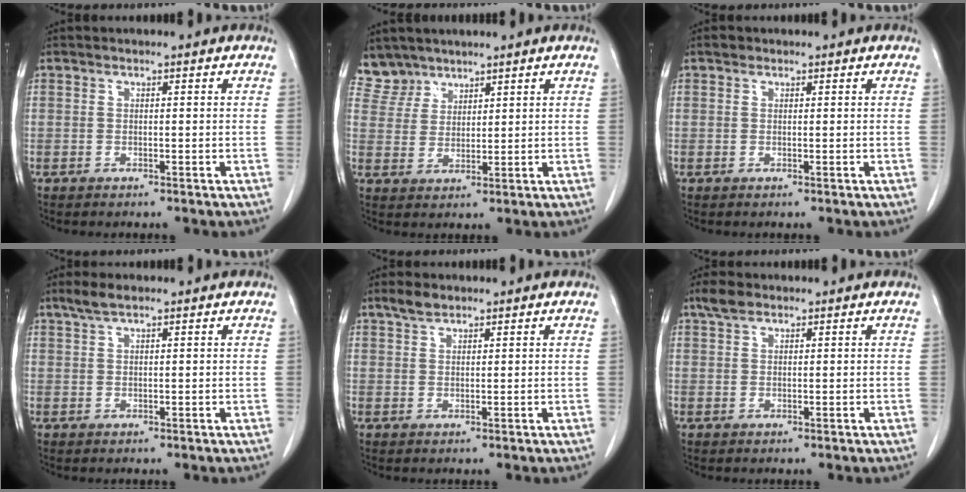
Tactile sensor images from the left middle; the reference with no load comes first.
{"total": 4.6, "force": [4.1, 2.1, -0.7], "torque": [0.017, 0.003, 0.087]}
{"total": 0.7, "force": [0.5, 0.5, 0.1], "torque": [-0.004, 0.004, 0.006]}
{"total": 2.5, "force": [1.9, 0.5, 1.6], "torque": [-0.040, 0.010, 0.038]}
{"total": 2.4, "force": [1.9, 0.9, 1.1], "torque": [-0.029, 0.007, 0.037]}
{"total": 2.3, "force": [1.8, 1.0, 1.1], "torque": [-0.028, 0.010, 0.034]}